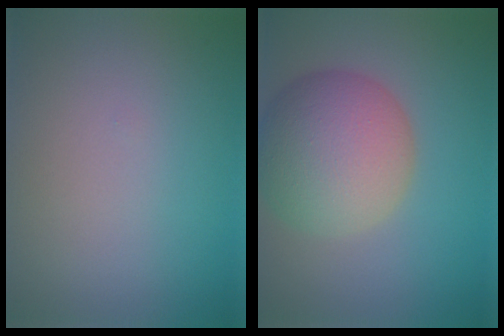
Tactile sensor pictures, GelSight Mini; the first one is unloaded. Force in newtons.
{"total": 7.8, "press": 7.8, "slide": 0.3}